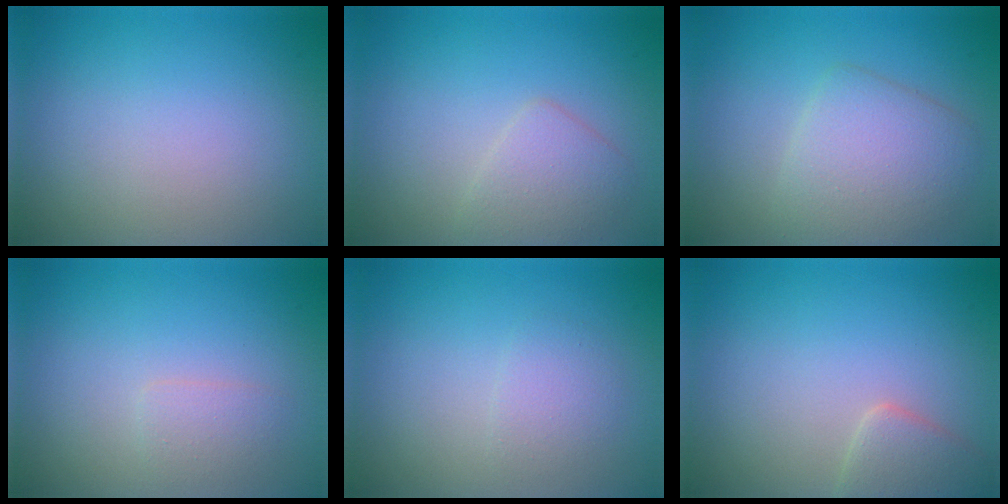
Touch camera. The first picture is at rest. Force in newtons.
{"total": 2.4, "press": 2.4, "slide": 0.0}
{"total": 4.5, "press": 4.5, "slide": 0.2}
{"total": 1.3, "press": 1.3, "slide": 0.0}
{"total": 1.6, "press": 1.6, "slide": 0.1}
{"total": 2.4, "press": 2.4, "slide": 0.1}